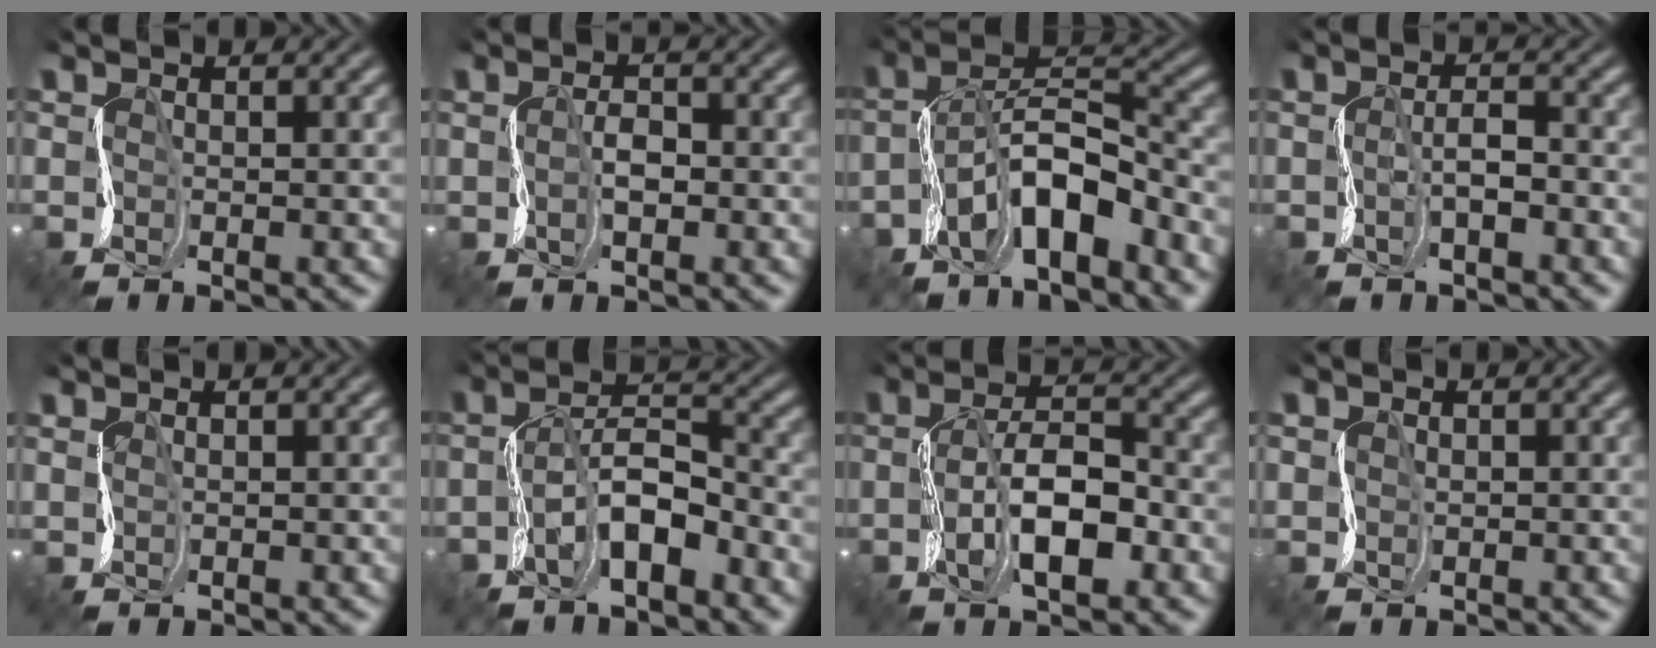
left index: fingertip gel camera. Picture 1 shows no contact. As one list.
[{"total": 0.0}, {"total": 5.7, "force": [-4.3, 1.5, 3.4], "torque": [-0.075, 0.023, -0.084]}, {"total": 0.5, "force": [-0.3, -0.4, -0.2], "torque": [-0.019, 0.007, -0.006]}, {"total": 0.8, "force": [0.7, -0.1, -0.4], "torque": [0.000, 0.008, 0.006]}, {"total": 3.4, "force": [-2.6, 1.0, 1.9], "torque": [-0.058, 0.017, -0.052]}, {"total": 4.1, "force": [-1.2, 1.6, 3.6], "torque": [-0.087, 0.011, -0.021]}, {"total": 1.2, "force": [0.1, -0.4, -1.1], "torque": [0.003, 0.007, 0.006]}]